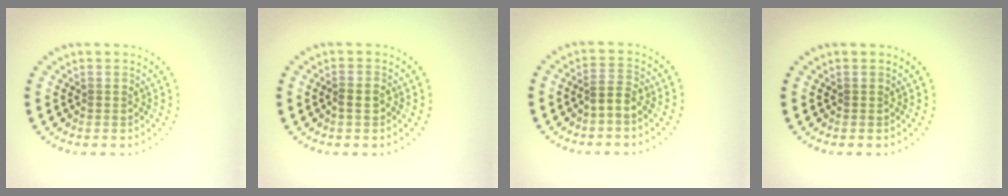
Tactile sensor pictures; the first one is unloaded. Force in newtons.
{"total": 1.1, "press": 1.0, "slide": 0.4}
{"total": 1.8, "press": 1.5, "slide": 0.9}
{"total": 0.0}